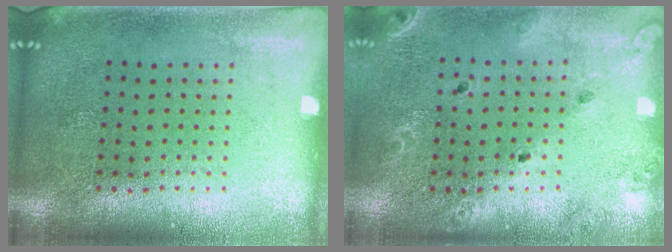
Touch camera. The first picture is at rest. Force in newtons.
{"total": 1.7, "press": 1.7, "slide": 0.4}